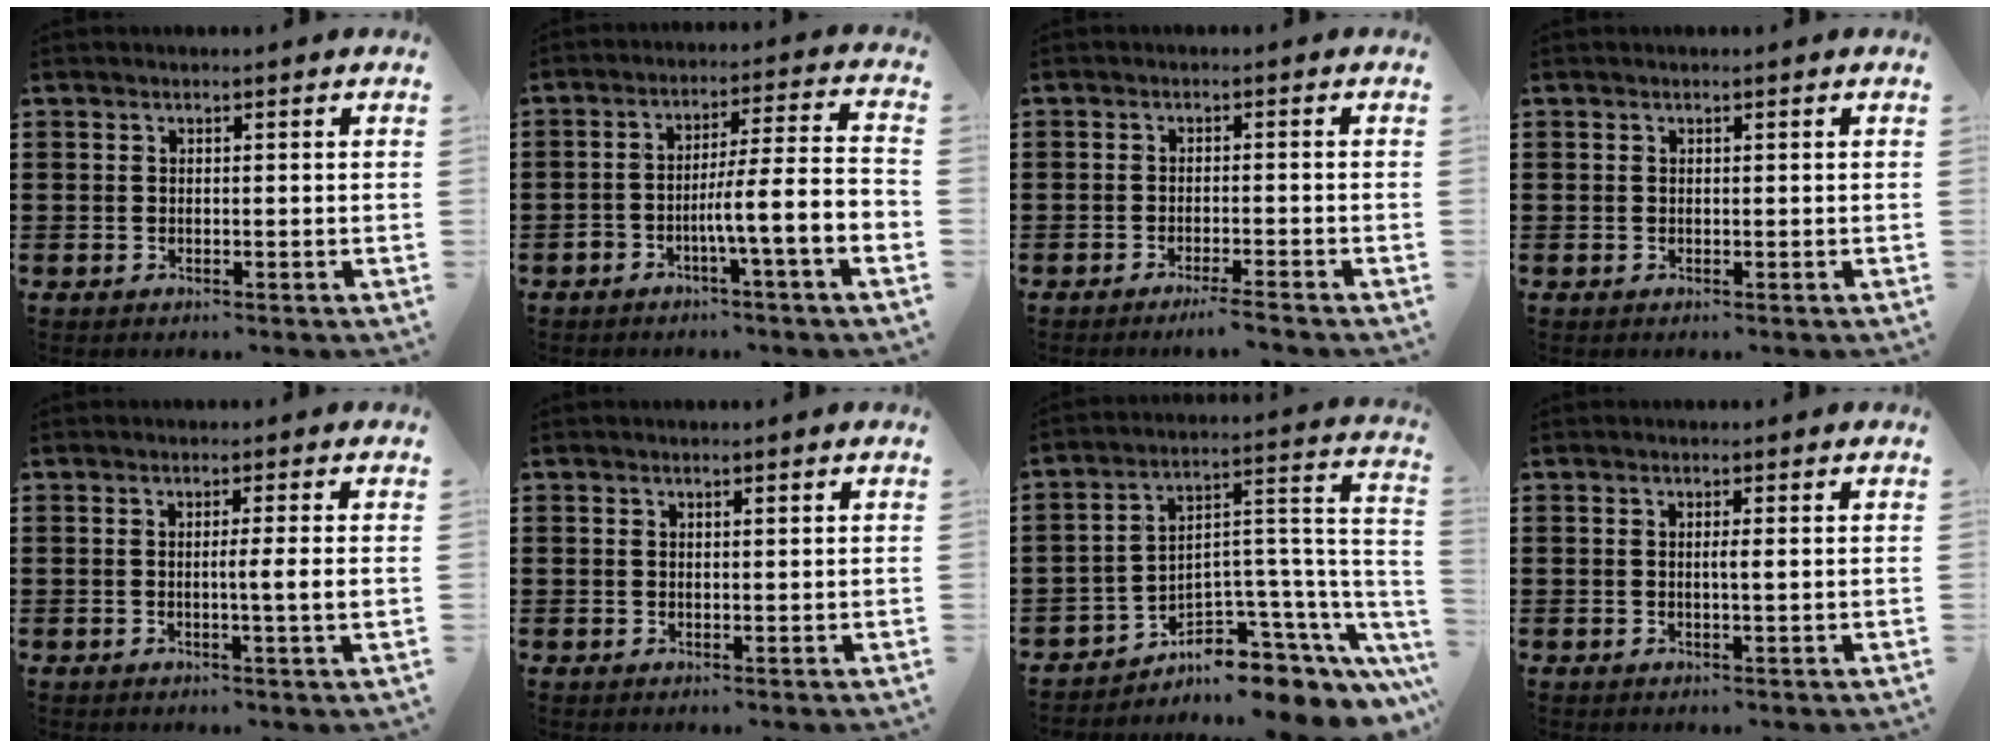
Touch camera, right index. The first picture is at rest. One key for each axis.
{"total": 6.4, "fx": -3.6, "fy": -0.4, "fz": 5.3, "tx": -0.094, "ty": -0.014, "tz": -0.071}
{"total": 2.5, "fx": -2.2, "fy": -0.5, "fz": 1.2, "tx": -0.019, "ty": -0.003, "tz": -0.040}
{"total": 0.0}
{"total": 3.5, "fx": -0.3, "fy": -0.6, "fz": 3.4, "tx": -0.061, "ty": -0.009, "tz": -0.008}
{"total": 0.6, "fx": 0.3, "fy": 0.2, "fz": 0.5, "tx": -0.011, "ty": 0.002, "tz": 0.005}
{"total": 4.4, "fx": -2.4, "fy": 2.6, "fz": 2.6, "tx": -0.056, "ty": -0.025, "tz": -0.044}
{"total": 1.1, "fx": 0.0, "fy": -0.1, "fz": 1.1, "tx": -0.021, "ty": -0.004, "tz": 0.000}